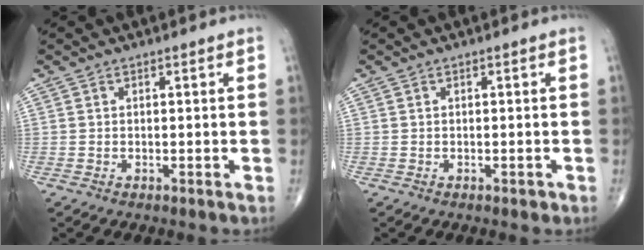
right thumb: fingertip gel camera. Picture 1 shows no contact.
{"total": 0.6, "force": [-0.2, 0.4, 0.4], "torque": [0.002, 0.000, -0.002]}